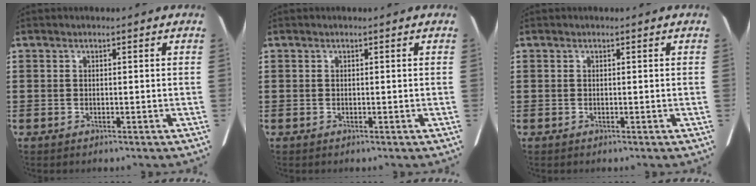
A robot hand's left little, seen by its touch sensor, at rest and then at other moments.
{"total": 0.0}
{"total": 0.0}